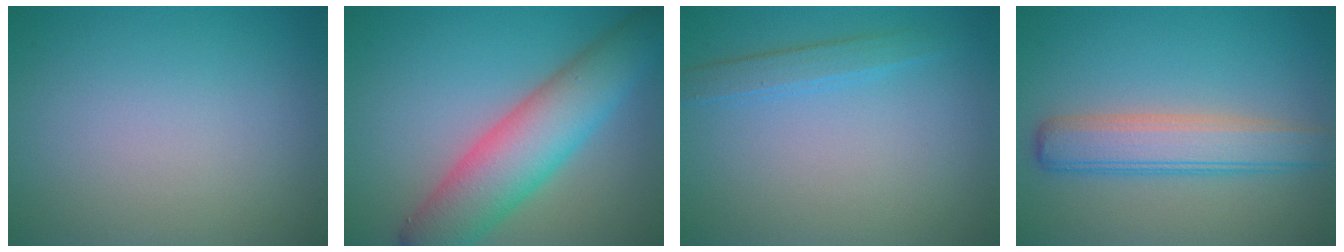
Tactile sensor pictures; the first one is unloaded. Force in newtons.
{"total": 8.1, "press": 8.1, "slide": 0.3}
{"total": 1.7, "press": 1.7, "slide": 0.1}
{"total": 4.7, "press": 4.7, "slide": 0.3}